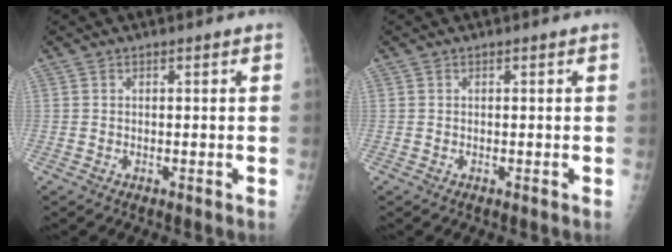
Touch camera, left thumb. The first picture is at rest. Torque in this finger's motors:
{"motor_torque": [0.00, 0.00, -0.01, -0.02, 0.00]}